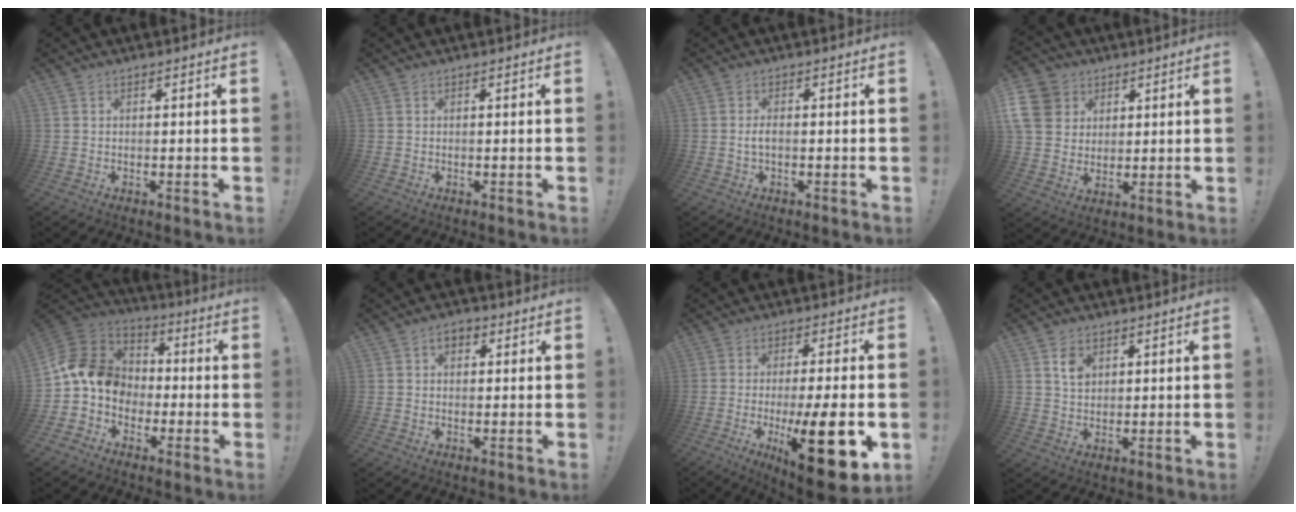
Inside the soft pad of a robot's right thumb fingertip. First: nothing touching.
{"total": 0.0}
{"total": 2.3, "force": [-0.6, 1.1, 2.0], "torque": [-0.044, 0.004, -0.013]}
{"total": 12.4, "force": [4.5, 10.4, 5.0], "torque": [-0.082, -0.018, 0.096]}
{"total": 13.8, "force": [-1.0, 11.4, 7.7], "torque": [-0.132, 0.025, -0.010]}
{"total": 3.7, "force": [1.1, 2.7, 2.2], "torque": [-0.031, 0.004, 0.019]}
{"total": 19.2, "force": [-5.5, 4.6, 17.8], "torque": [-0.262, 0.017, -0.075]}
{"total": 4.9, "force": [2.1, 3.6, 2.6], "torque": [-0.029, -0.008, 0.037]}